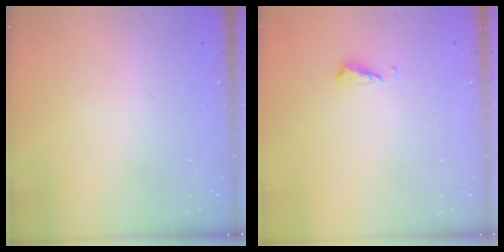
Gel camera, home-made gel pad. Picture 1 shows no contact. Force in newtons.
{"total": 4.9, "press": 4.9, "slide": 0.5}